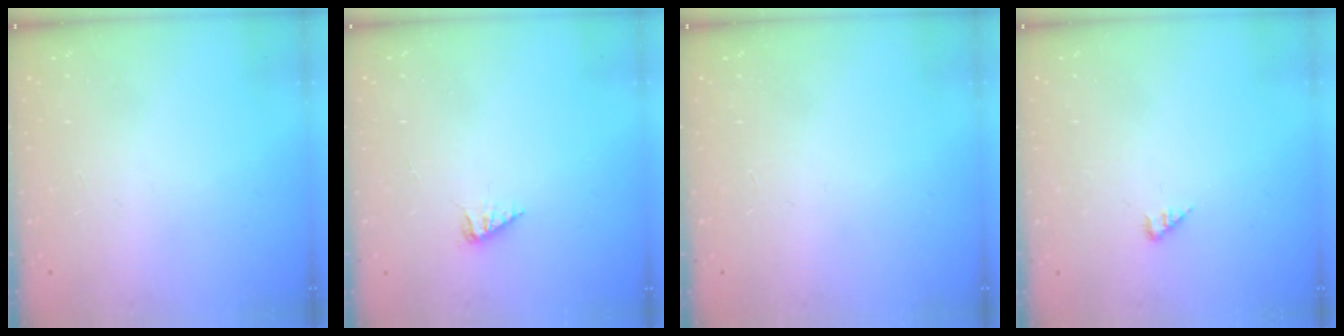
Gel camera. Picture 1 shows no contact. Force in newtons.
{"total": 3.2, "press": 3.2, "slide": 0.3}
{"total": 0.0}
{"total": 1.0, "press": 0.9, "slide": 0.2}